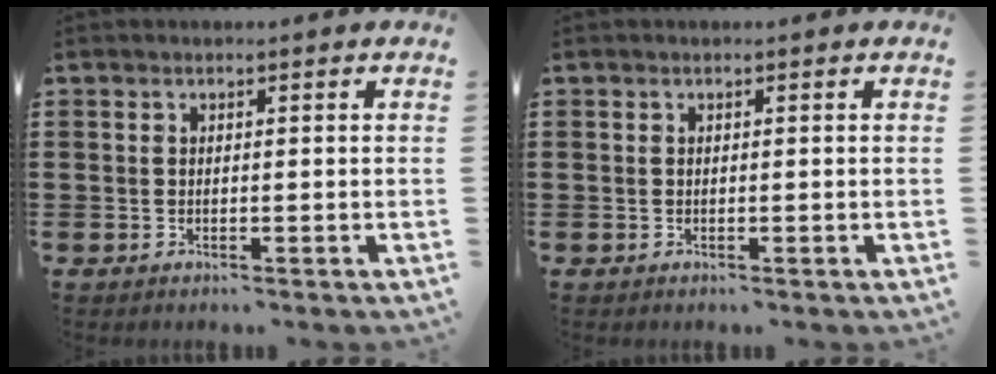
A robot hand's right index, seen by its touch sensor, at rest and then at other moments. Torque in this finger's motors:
{"motor_torque": [-0.26, 0.68, 0.00, 0.00]}